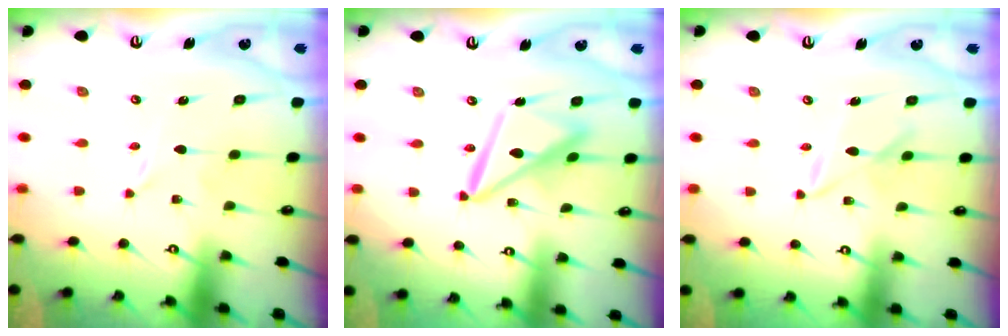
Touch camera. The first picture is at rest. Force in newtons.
{"total": 14.5, "press": 14.4, "slide": 1.6}
{"total": 6.9, "press": 6.9, "slide": 0.4}